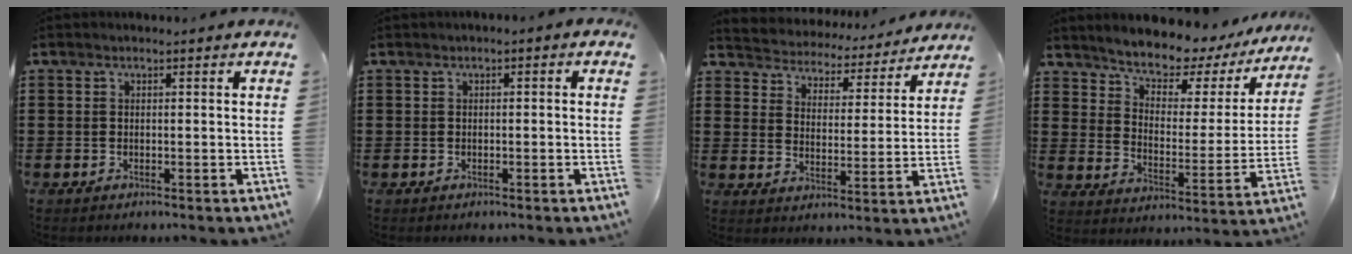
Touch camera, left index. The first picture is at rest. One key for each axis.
{"total": 0.7, "fx": -0.6, "fy": 0.4, "fz": 0.2, "tx": -0.007, "ty": -0.001, "tz": -0.012}
{"total": 3.9, "fx": 3.9, "fy": 0.1, "fz": -0.6, "tx": -0.016, "ty": -0.036, "tz": 0.060}
{"total": 5.9, "fx": 5.7, "fy": 1.3, "fz": 1.2, "tx": -0.047, "ty": -0.049, "tz": 0.092}